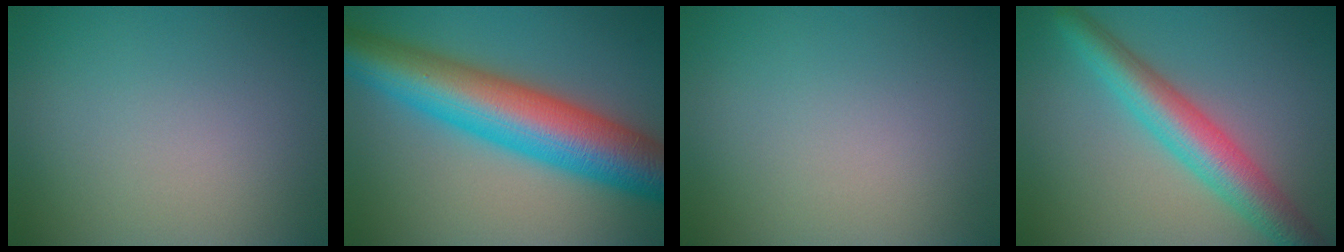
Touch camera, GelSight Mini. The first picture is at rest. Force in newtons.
{"total": 12.3, "press": 12.3, "slide": 0.1}
{"total": 0.0}
{"total": 6.2, "press": 6.1, "slide": 0.3}